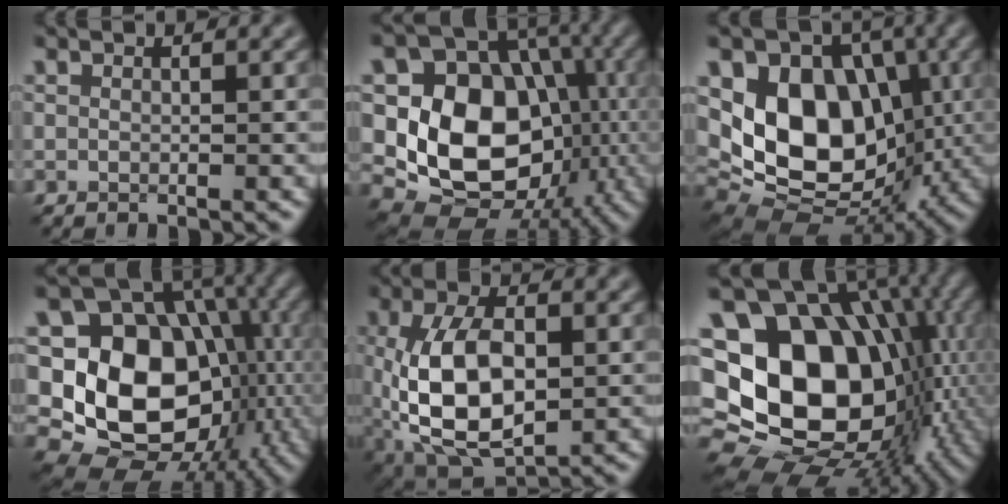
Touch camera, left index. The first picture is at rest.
{"total": 13.9, "force": [-1.4, 10.9, 8.4], "torque": [-0.139, -0.009, -0.027]}
{"total": 12.8, "force": [0.6, 9.5, 8.6], "torque": [-0.147, -0.014, 0.008]}
{"total": 17.7, "force": [-1.8, 14.1, 10.6], "torque": [-0.164, -0.008, -0.029]}
{"total": 10.5, "force": [-1.2, 5.7, 8.7], "torque": [-0.183, -0.006, -0.020]}
{"total": 20.7, "force": [-0.4, 15.7, 13.5], "torque": [-0.241, 0.001, 0.012]}